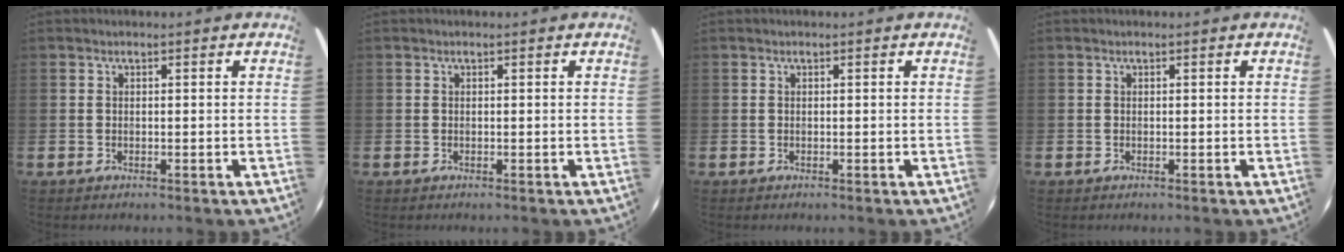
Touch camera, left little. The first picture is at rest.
{"total": 0.0}
{"total": 0.0}
{"total": 0.0}